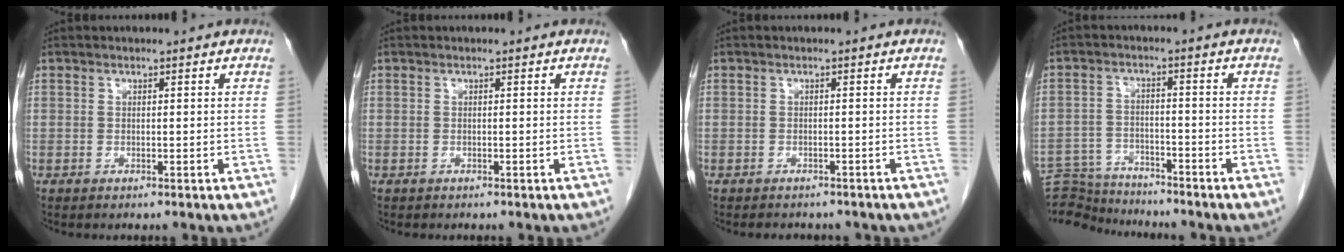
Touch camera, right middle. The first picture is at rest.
{"total": 0.0}
{"total": 5.1, "force": [-4.4, 2.1, 1.6], "torque": [-0.018, 0.001, -0.045]}
{"total": 9.4, "force": [-9.2, 1.9, 1.0], "torque": [-0.023, 0.006, -0.155]}